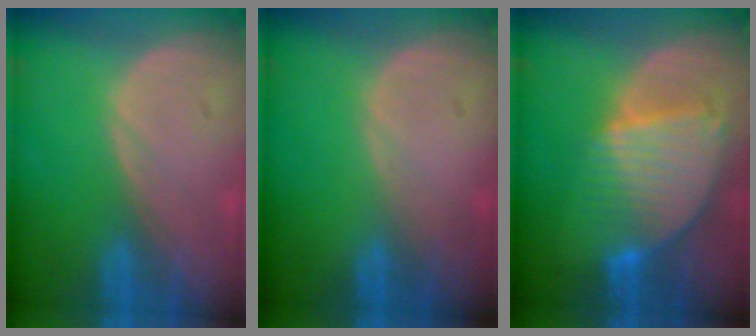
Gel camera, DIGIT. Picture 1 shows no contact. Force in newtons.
{"total": 0.0}
{"total": 8.6, "press": 7.4, "slide": 4.3}